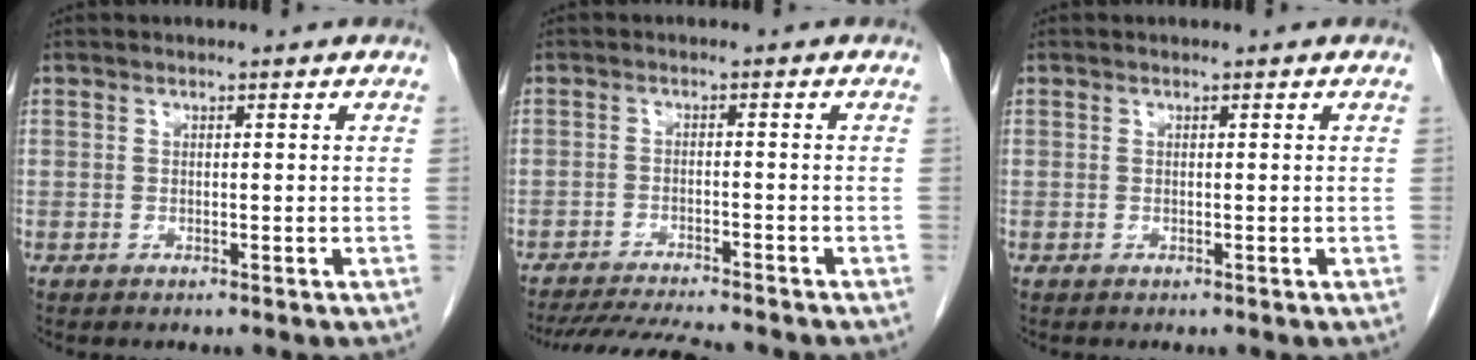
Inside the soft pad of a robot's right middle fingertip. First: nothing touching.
{"total": 10.2, "force": [-9.4, 0.5, 4.1], "torque": [-0.062, -0.016, -0.143]}
{"total": 0.0}